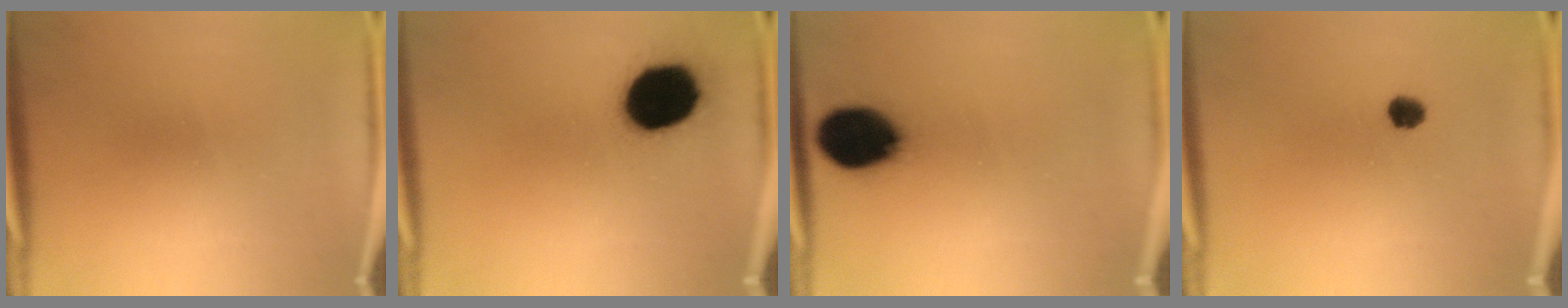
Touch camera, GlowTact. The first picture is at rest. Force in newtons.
{"total": 17.4}
{"total": 15.2}
{"total": 2.7}